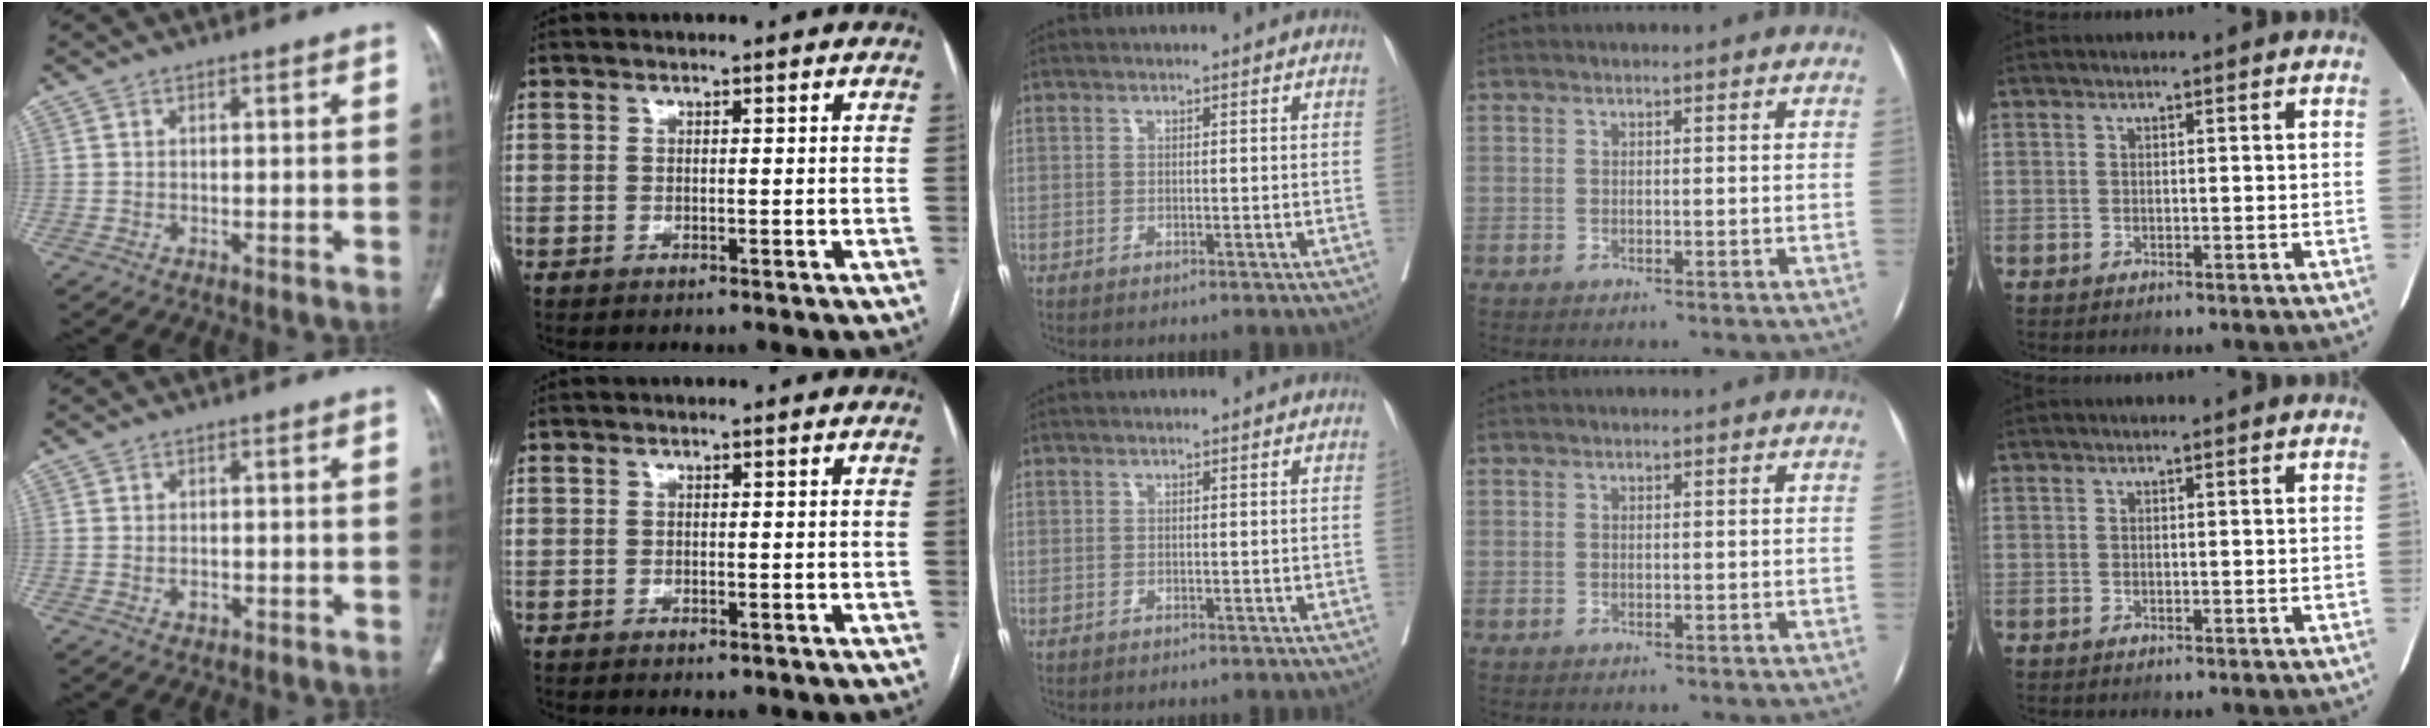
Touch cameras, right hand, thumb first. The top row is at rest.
{"thumb": {"total": 1.5, "force": [-0.4, 1.2, 0.9], "torque": [-0.012, 0.002, -0.003]}, "index": {"total": 0.7, "force": [-0.4, 0.3, 0.4], "torque": [-0.003, 0.000, -0.003]}}